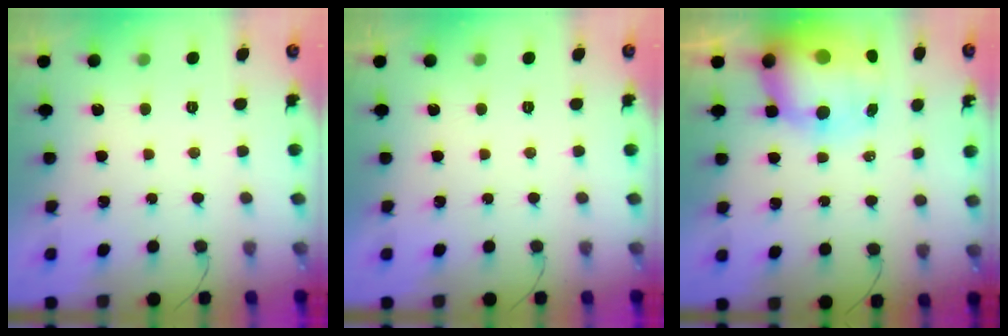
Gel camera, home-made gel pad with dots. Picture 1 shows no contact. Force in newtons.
{"total": 0.0}
{"total": 16.0, "press": 15.4, "slide": 4.1}